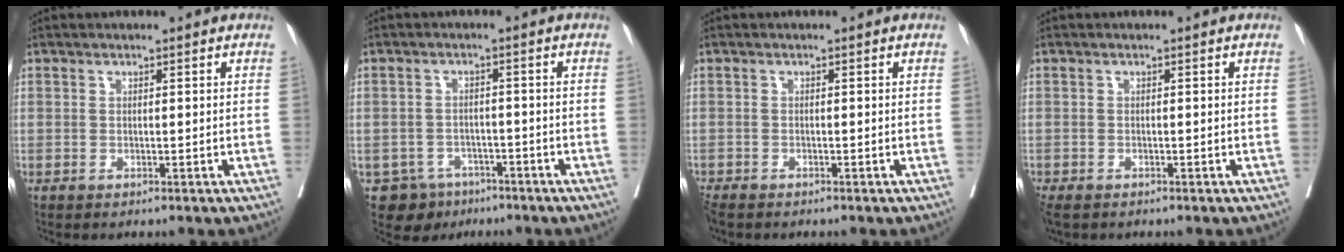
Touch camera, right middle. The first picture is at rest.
{"total": 5.2, "force": [-3.4, 3.9, 0.7], "torque": [-0.005, 0.007, -0.044]}
{"total": 2.8, "force": [-2.5, 0.7, 1.1], "torque": [-0.025, -0.010, -0.046]}
{"total": 3.7, "force": [-2.7, 1.7, 1.9], "torque": [-0.044, -0.013, -0.045]}